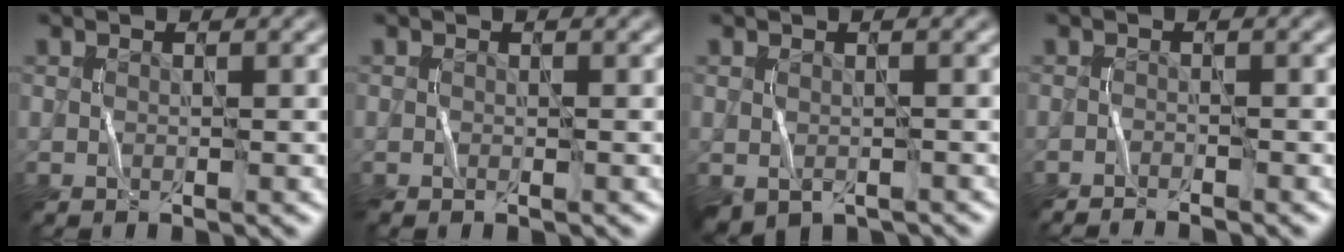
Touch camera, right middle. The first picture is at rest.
{"total": 0.5, "force": [-0.3, 0.1, 0.4], "torque": [-0.008, -0.002, -0.005]}
{"total": 2.0, "force": [-1.1, 1.2, 1.2], "torque": [-0.025, -0.014, -0.013]}
{"total": 1.8, "force": [-1.7, 0.1, 0.5], "torque": [-0.014, -0.001, -0.031]}